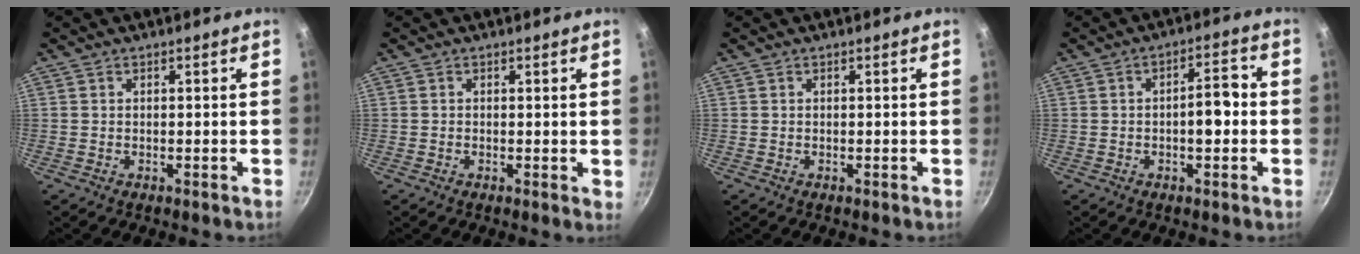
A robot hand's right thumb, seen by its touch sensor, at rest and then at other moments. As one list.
[{"total": 0.9, "force": [0.1, 0.4, 0.8], "torque": [-0.009, -0.001, -0.001]}, {"total": 0.0}, {"total": 5.8, "force": [-0.9, 2.5, 5.1], "torque": [-0.061, 0.023, -0.016]}]